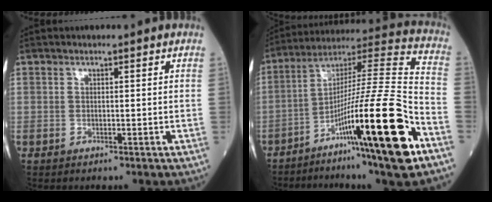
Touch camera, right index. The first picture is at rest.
{"total": 24.5, "force": [-10.9, 0.4, 21.9], "torque": [-0.340, -0.020, -0.181]}